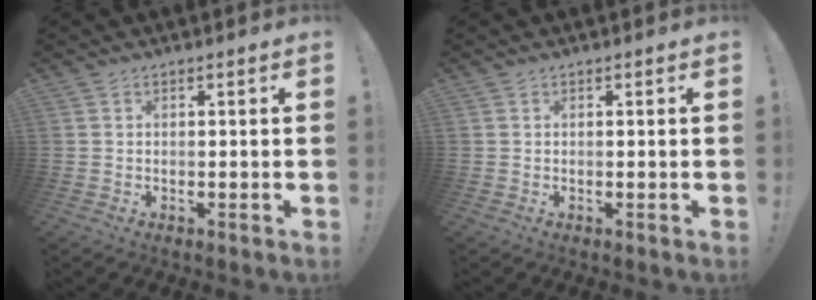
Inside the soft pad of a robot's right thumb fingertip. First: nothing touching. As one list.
[{"total": 0.0}]